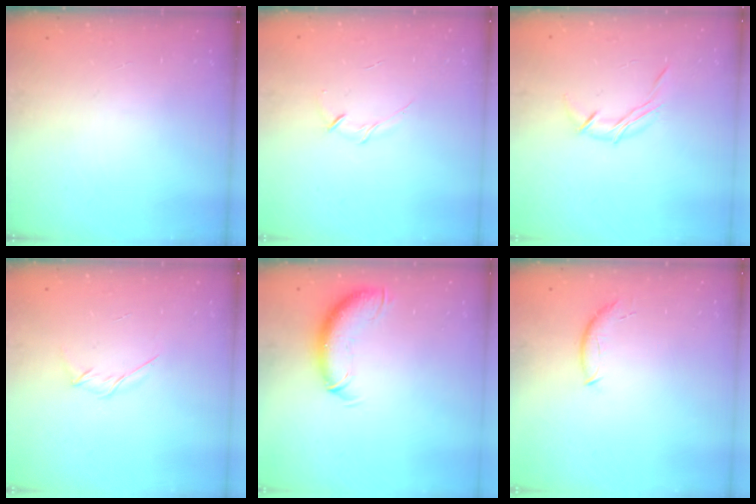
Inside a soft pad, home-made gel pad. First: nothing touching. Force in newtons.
{"total": 3.5, "press": 3.4, "slide": 0.9}
{"total": 6.8, "press": 6.7, "slide": 1.0}
{"total": 3.8, "press": 3.7, "slide": 1.0}
{"total": 10.6, "press": 10.4, "slide": 2.1}
{"total": 7.4, "press": 7.4, "slide": 1.0}